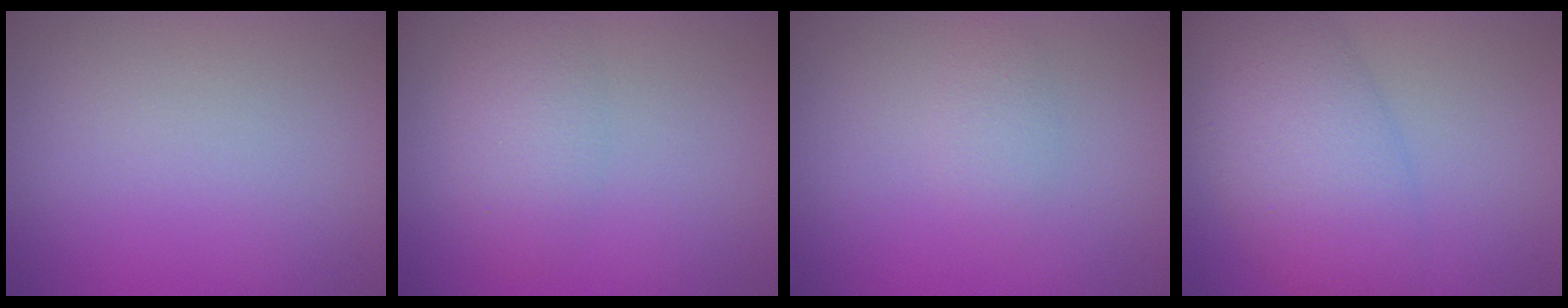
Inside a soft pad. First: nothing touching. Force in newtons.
{"total": 2.9, "press": 2.9, "slide": 0.2}
{"total": 1.4, "press": 1.4, "slide": 0.0}
{"total": 6.8, "press": 6.8, "slide": 0.1}